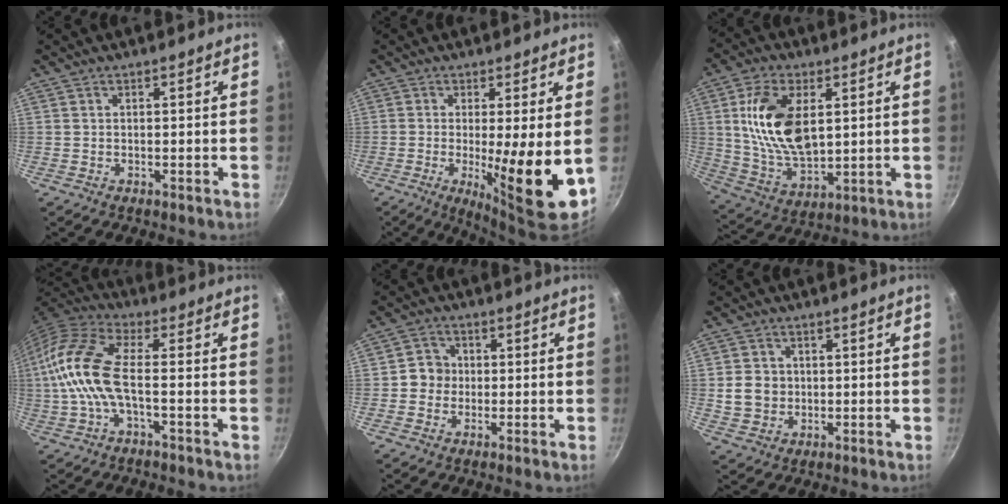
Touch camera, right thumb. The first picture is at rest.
{"total": 11.8, "force": [-1.0, 1.7, 11.6], "torque": [-0.179, -0.019, -0.011]}
{"total": 16.5, "force": [3.6, 9.4, 13.1], "torque": [-0.228, -0.017, 0.076]}
{"total": 13.3, "force": [-1.7, 5.6, 11.9], "torque": [-0.261, 0.028, -0.051]}
{"total": 4.5, "force": [-0.3, 4.3, 1.4], "torque": [0.006, 0.012, -0.015]}
{"total": 5.9, "force": [0.1, 5.3, 2.7], "torque": [-0.031, 0.006, 0.004]}